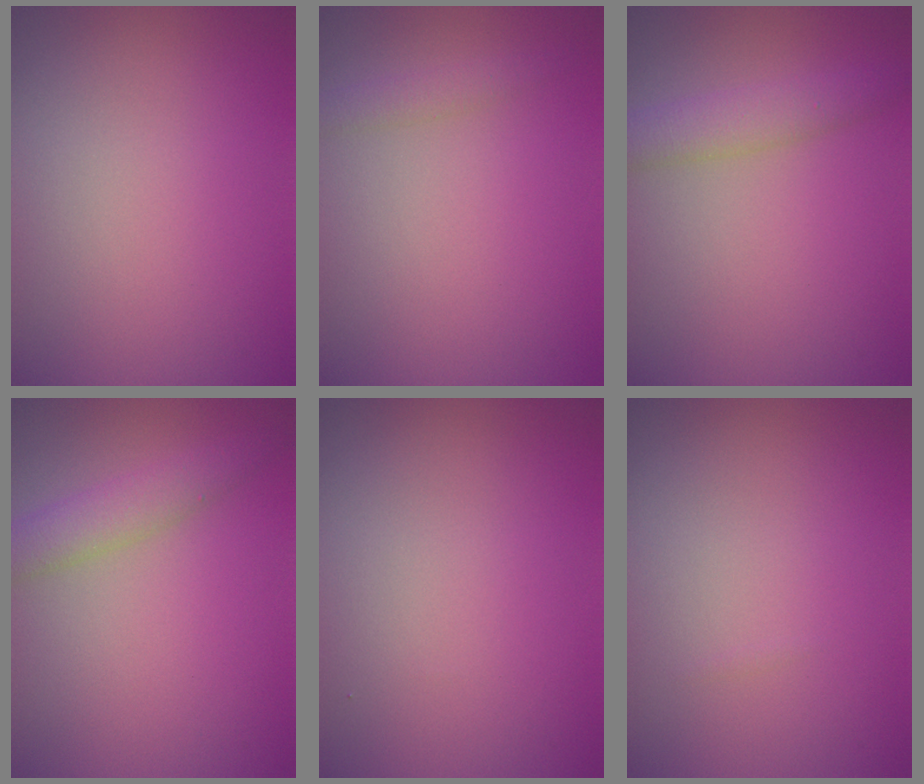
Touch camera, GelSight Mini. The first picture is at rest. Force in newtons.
{"total": 1.2, "press": 1.2, "slide": 0.1}
{"total": 2.8, "press": 2.8, "slide": 0.1}
{"total": 2.7, "press": 2.7, "slide": 0.2}
{"total": 0.0}
{"total": 0.0}